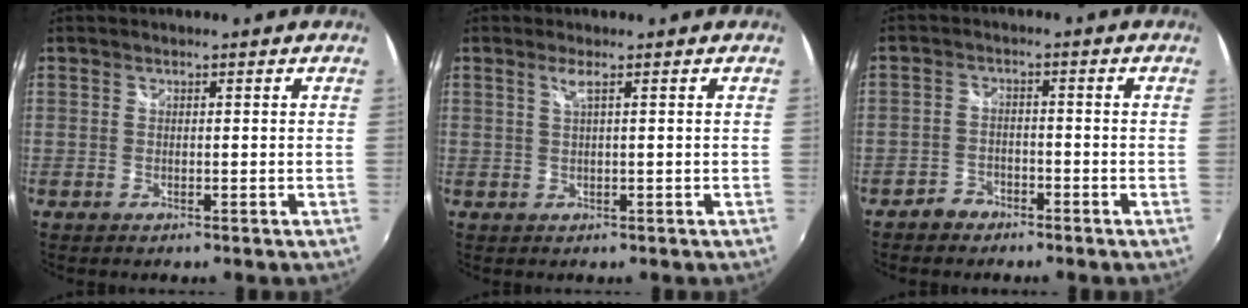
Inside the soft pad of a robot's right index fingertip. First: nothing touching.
{"total": 1.6, "force": [0.8, -0.4, 1.3], "torque": [-0.025, -0.002, 0.015]}
{"total": 3.5, "force": [-2.8, 2.1, 0.4], "torque": [-0.018, 0.008, -0.052]}